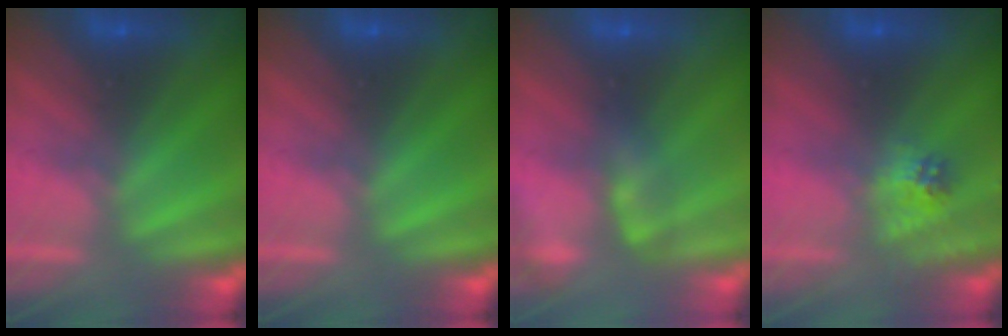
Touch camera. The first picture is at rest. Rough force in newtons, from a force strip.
{"total": 0.0}
{"total": 2.4}
{"total": 2.2}